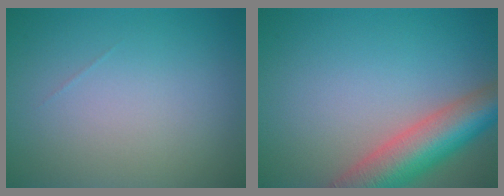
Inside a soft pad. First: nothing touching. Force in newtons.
{"total": 8.2, "press": 8.2, "slide": 0.6}